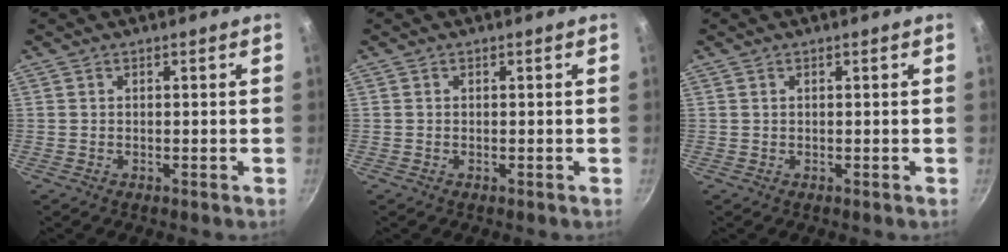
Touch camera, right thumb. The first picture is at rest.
{"total": 0.0}
{"total": 0.0}